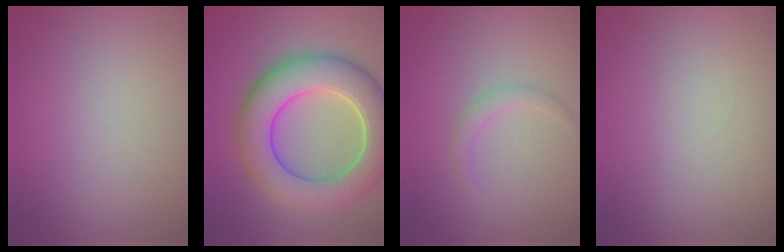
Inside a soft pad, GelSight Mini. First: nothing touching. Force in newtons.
{"total": 9.8, "press": 9.7, "slide": 0.7}
{"total": 1.1, "press": 1.1, "slide": 0.1}
{"total": 0.0}